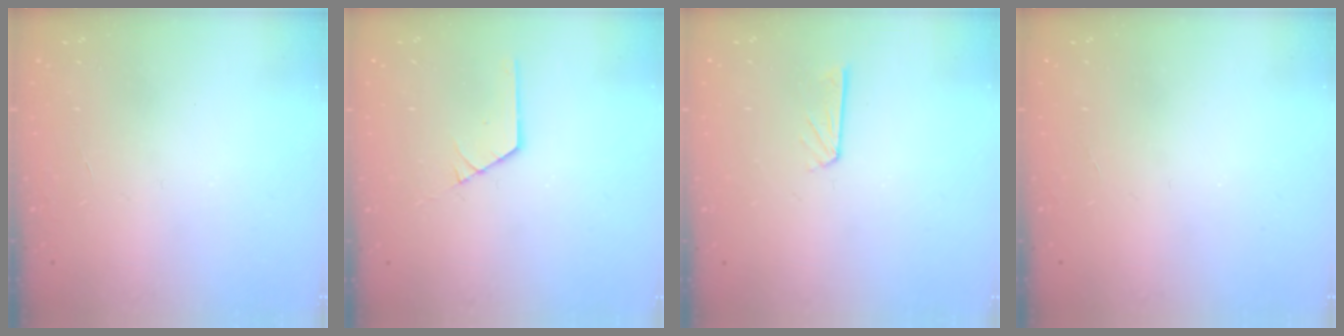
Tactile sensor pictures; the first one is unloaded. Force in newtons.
{"total": 1.4, "press": 1.4, "slide": 0.2}
{"total": 3.9, "press": 3.9, "slide": 0.3}
{"total": 0.0}